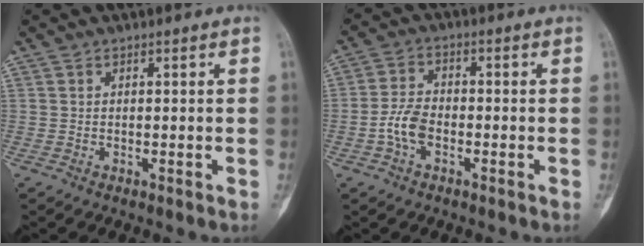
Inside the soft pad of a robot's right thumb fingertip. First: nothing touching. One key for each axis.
{"total": 5.7, "fx": -2.0, "fy": 3.4, "fz": 4.1, "tx": -0.084, "ty": 0.020, "tz": -0.043}